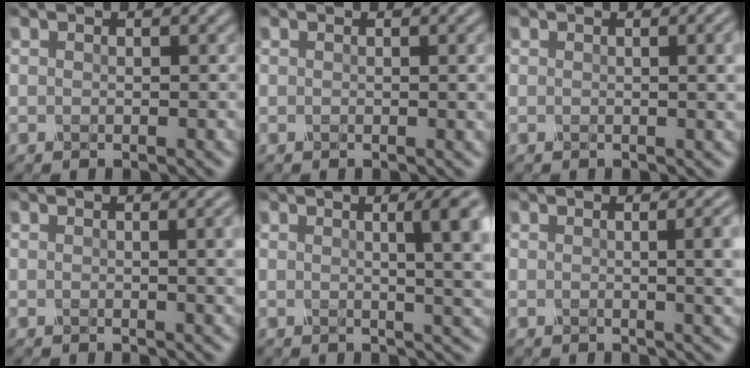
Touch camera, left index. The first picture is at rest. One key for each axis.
{"total": 1.3, "fx": 0.4, "fy": 0.3, "fz": 1.2, "tx": -0.019, "ty": 0.000, "tz": 0.006}
{"total": 2.8, "fx": 0.6, "fy": 0.8, "fz": 2.6, "tx": -0.032, "ty": 0.002, "tz": 0.007}
{"total": 3.1, "fx": 0.5, "fy": 1.0, "fz": 2.9, "tx": -0.033, "ty": 0.002, "tz": 0.007}
{"total": 5.6, "fx": 1.4, "fy": 1.6, "fz": 5.2, "tx": -0.043, "ty": 0.008, "tz": 0.014}
{"total": 4.2, "fx": 0.5, "fy": 1.4, "fz": 3.9, "tx": -0.033, "ty": 0.004, "tz": 0.004}